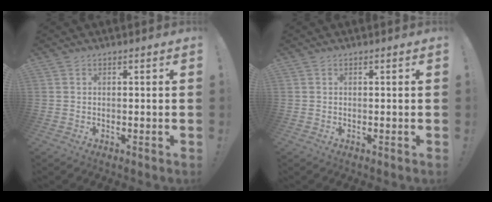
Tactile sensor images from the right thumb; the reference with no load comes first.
{"total": 0.0}